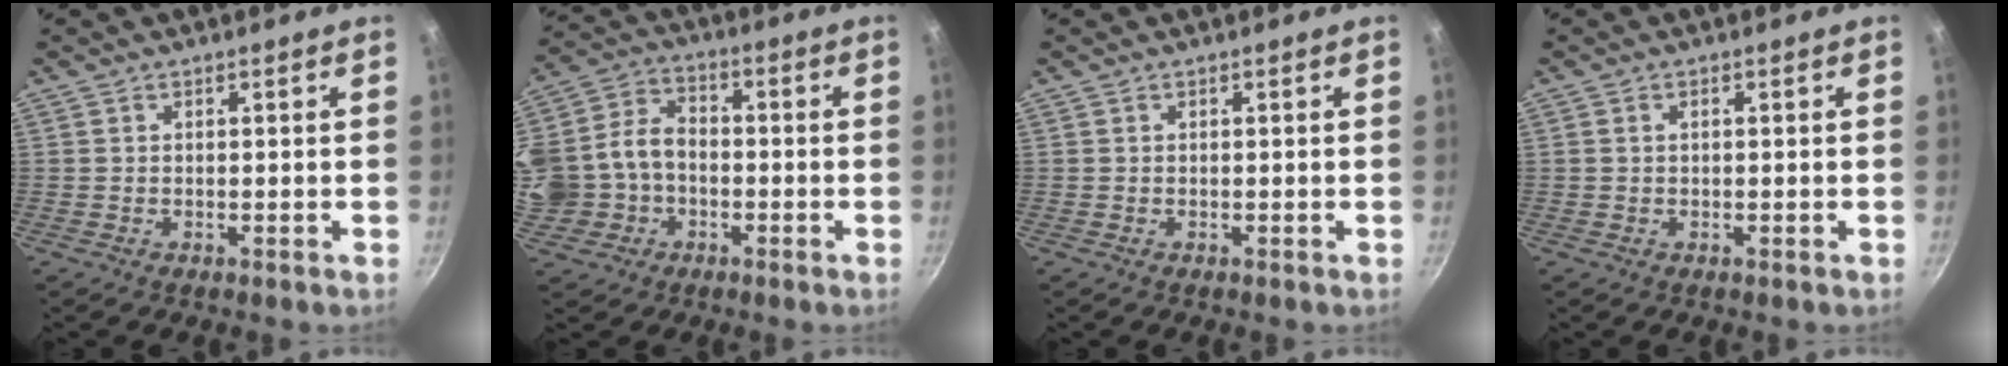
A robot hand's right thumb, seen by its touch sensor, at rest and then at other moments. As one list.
[{"total": 17.3, "force": [-2.6, 14.2, 9.5], "torque": [-0.227, 0.052, -0.042]}, {"total": 0.0}, {"total": 0.8, "force": [0.1, 0.5, 0.6], "torque": [-0.011, 0.004, 0.002]}]